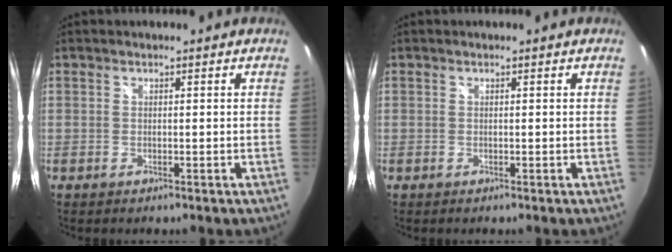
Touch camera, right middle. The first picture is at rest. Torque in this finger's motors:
{"motor_torque": [0.17, -0.17, -0.02, 0.00]}